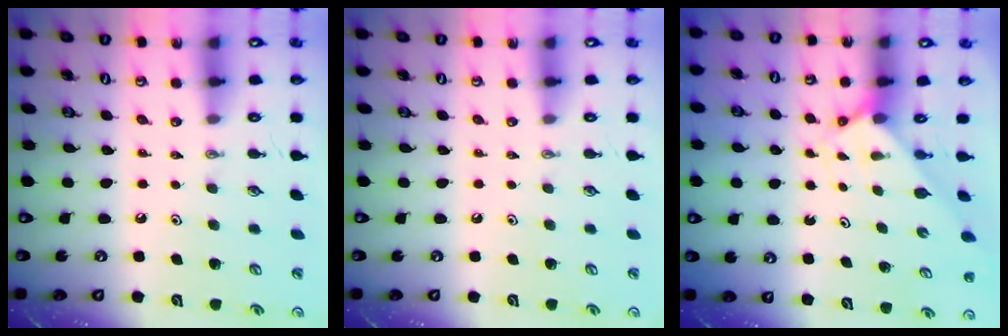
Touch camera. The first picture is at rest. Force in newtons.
{"total": 0.0}
{"total": 2.6, "press": 2.6, "slide": 0.2}